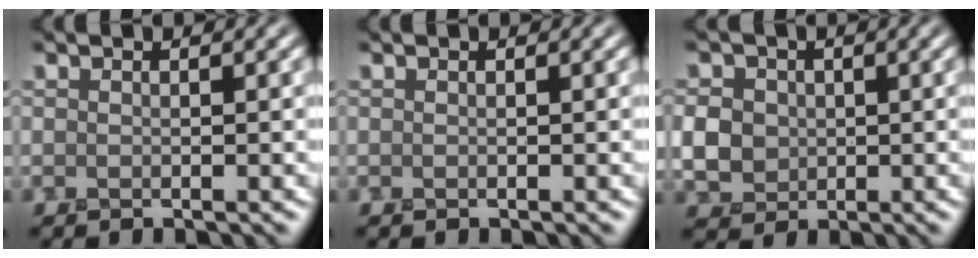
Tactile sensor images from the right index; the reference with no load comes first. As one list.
[{"total": 0.0}, {"total": 3.9, "force": [-0.1, 3.5, 1.8], "torque": [-0.047, 0.001, -0.003]}]